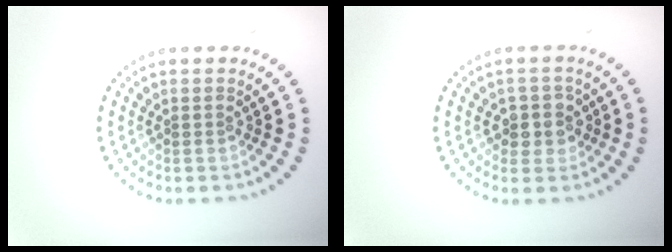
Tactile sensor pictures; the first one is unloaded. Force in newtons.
{"total": 2.5, "press": 2.2, "slide": 1.2}